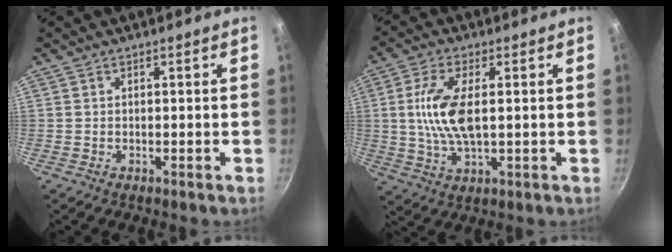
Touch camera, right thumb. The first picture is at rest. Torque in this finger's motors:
{"motor_torque": [1.34, 1.47, 1.17, 0.13, 0.27]}